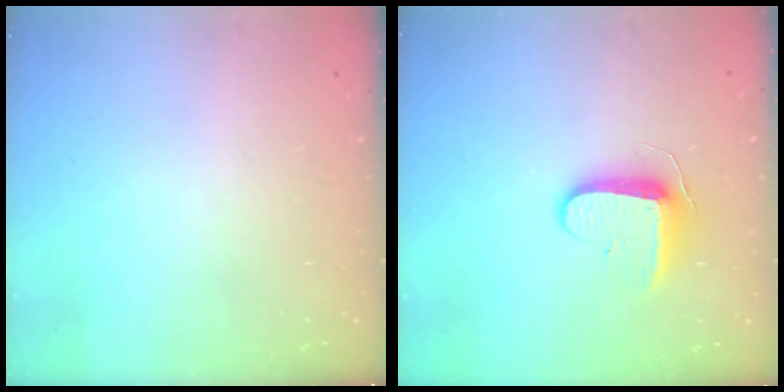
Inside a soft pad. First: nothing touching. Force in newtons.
{"total": 8.9, "press": 8.8, "slide": 1.1}